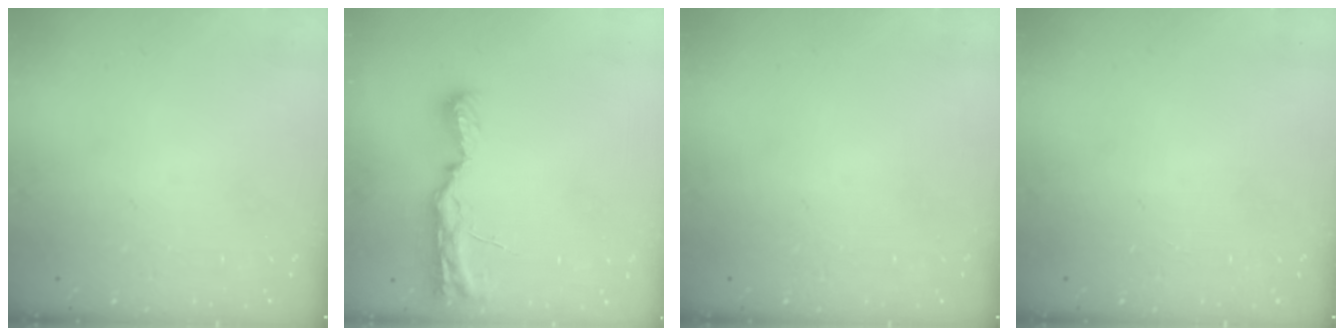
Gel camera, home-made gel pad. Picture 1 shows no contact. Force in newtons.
{"total": 10.7, "press": 9.7, "slide": 4.5}
{"total": 0.0}
{"total": 0.0}